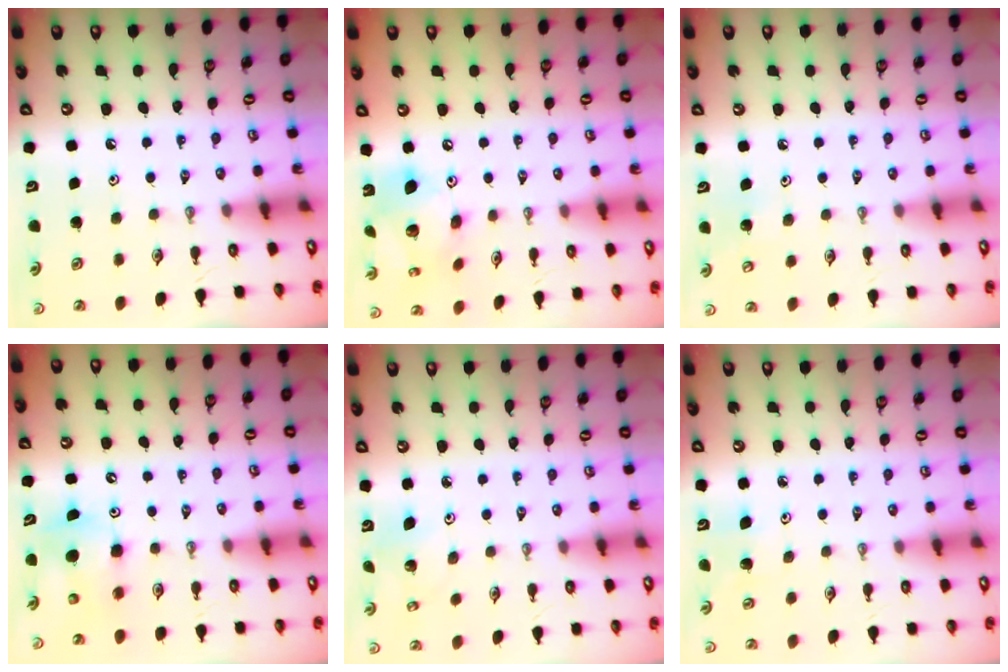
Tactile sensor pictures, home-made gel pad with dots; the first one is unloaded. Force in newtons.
{"total": 14.6, "press": 14.5, "slide": 1.2}
{"total": 5.7, "press": 5.6, "slide": 1.0}
{"total": 8.1, "press": 8.0, "slide": 0.8}
{"total": 4.5, "press": 4.5, "slide": 0.2}
{"total": 4.7, "press": 4.6, "slide": 1.0}